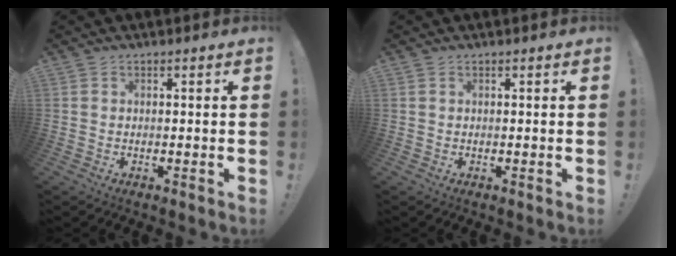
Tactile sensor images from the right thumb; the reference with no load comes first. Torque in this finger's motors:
{"motor_torque": [0.11, 0.06, 0.08, -0.14, 0.04]}